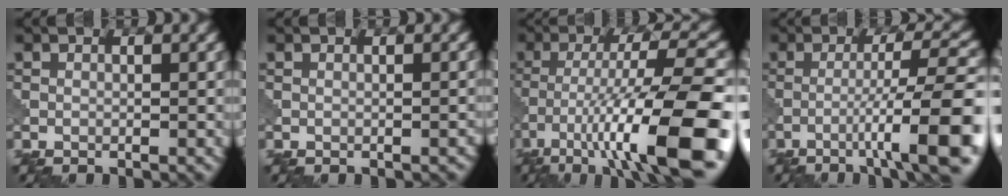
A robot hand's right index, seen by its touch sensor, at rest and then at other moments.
{"total": 0.6, "force": [-0.4, 0.2, 0.4], "torque": [0.000, 0.002, -0.007]}
{"total": 13.2, "force": [-6.2, 3.2, 11.2], "torque": [-0.182, 0.010, -0.096]}
{"total": 9.4, "force": [-3.7, 1.4, 8.6], "torque": [-0.119, 0.013, -0.056]}